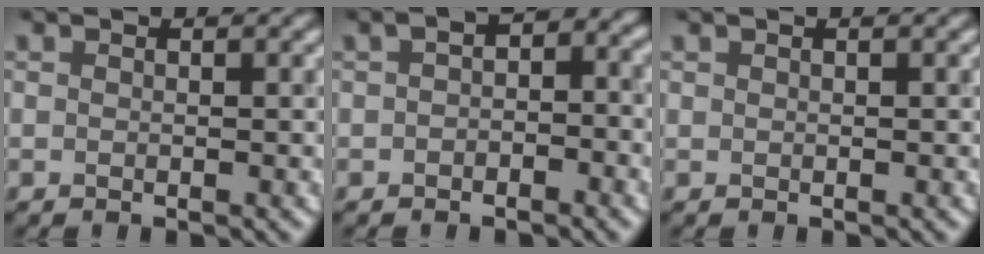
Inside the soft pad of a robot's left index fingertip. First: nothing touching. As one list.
[{"total": 3.0, "force": [-0.6, 2.0, 2.1], "torque": [-0.028, 0.010, -0.019]}, {"total": 0.0}]